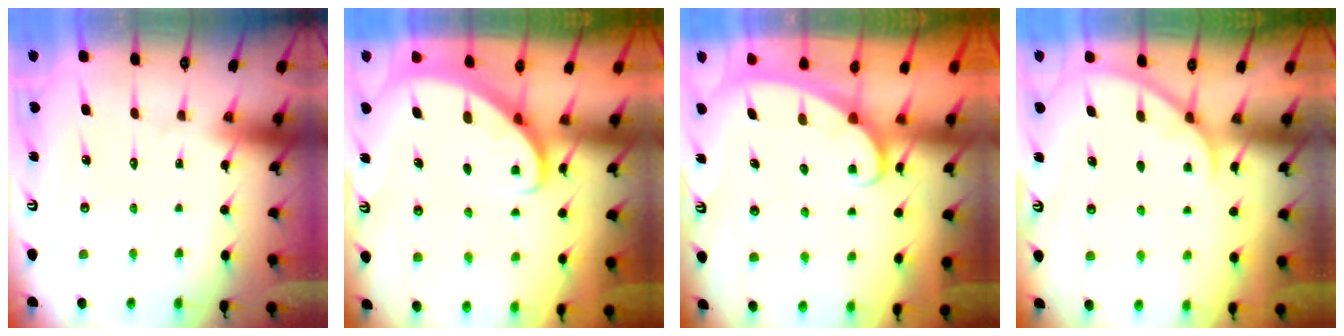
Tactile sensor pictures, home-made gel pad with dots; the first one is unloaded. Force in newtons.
{"total": 2.8, "press": 2.8, "slide": 0.2}
{"total": 2.6, "press": 2.6, "slide": 0.4}
{"total": 1.9, "press": 1.9, "slide": 0.2}